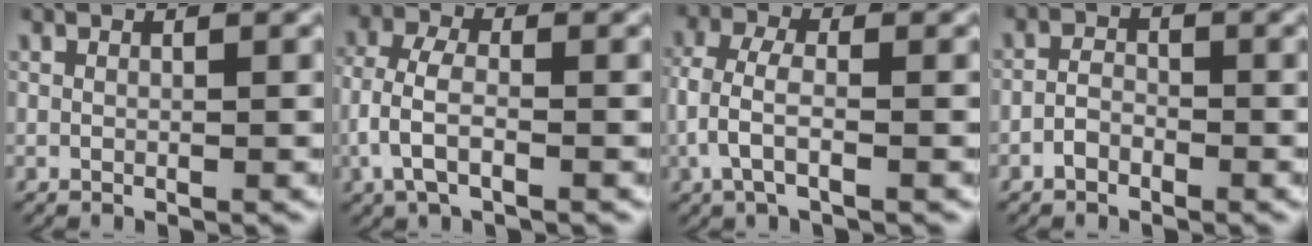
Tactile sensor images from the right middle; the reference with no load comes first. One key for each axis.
{"total": 4.6, "fx": -1.1, "fy": 2.7, "fz": 3.6, "tx": -0.083, "ty": -0.009, "tz": -0.019}
{"total": 4.2, "fx": -1.1, "fy": 2.3, "fz": 3.3, "tx": -0.077, "ty": -0.010, "tz": -0.017}
{"total": 1.6, "fx": -1.2, "fy": 0.8, "fz": 0.6, "tx": -0.001, "ty": 0.000, "tz": -0.027}